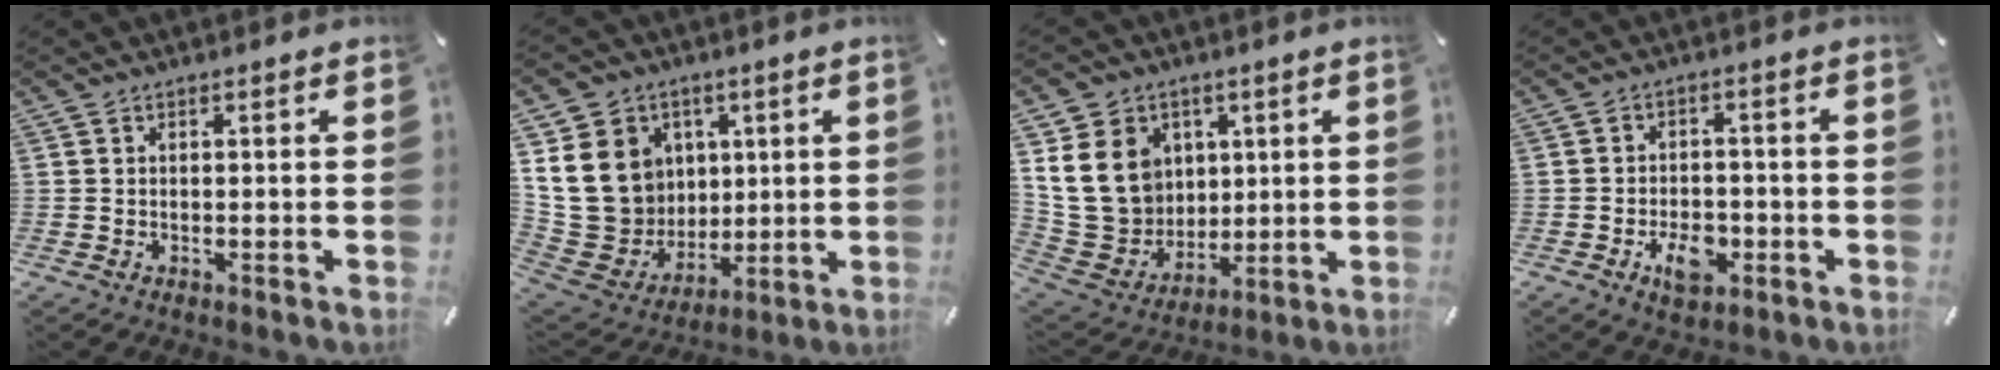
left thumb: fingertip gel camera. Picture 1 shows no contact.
{"total": 17.7, "force": [4.1, 16.0, 6.2], "torque": [-0.123, -0.021, 0.100]}
{"total": 16.8, "force": [4.3, 14.7, 6.8], "torque": [-0.150, -0.019, 0.089]}
{"total": 7.2, "force": [-2.8, 4.7, 4.8], "torque": [-0.076, 0.005, -0.050]}